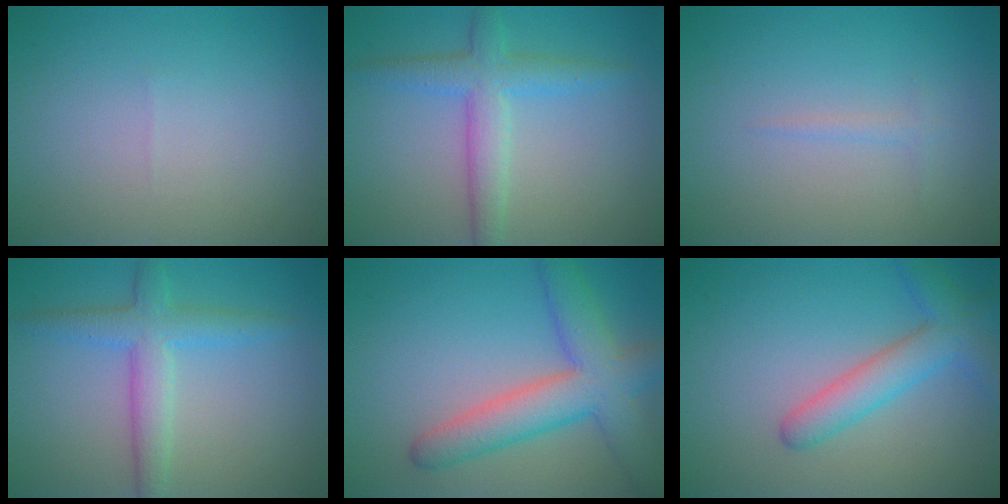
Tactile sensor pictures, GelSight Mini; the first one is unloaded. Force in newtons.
{"total": 4.0, "press": 4.0, "slide": 0.1}
{"total": 0.7, "press": 0.7, "slide": 0.0}
{"total": 4.0, "press": 4.0, "slide": 0.1}
{"total": 6.6, "press": 6.6, "slide": 0.3}
{"total": 4.0, "press": 4.0, "slide": 0.3}